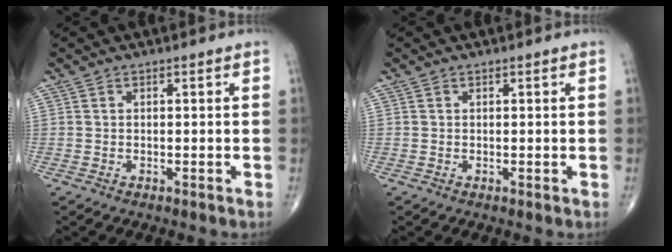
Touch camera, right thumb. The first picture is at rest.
{"total": 0.0}